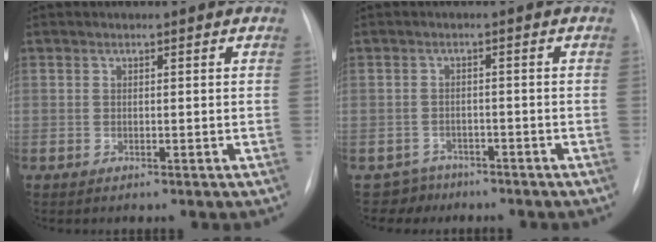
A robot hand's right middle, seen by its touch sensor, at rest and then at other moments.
{"total": 3.2, "force": [-2.5, 1.7, -1.1], "torque": [0.018, 0.005, -0.043]}